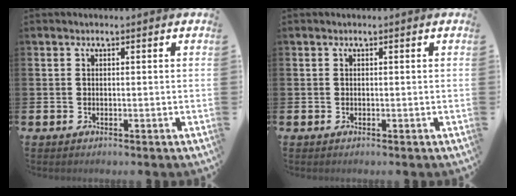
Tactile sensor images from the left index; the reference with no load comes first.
{"total": 0.0}